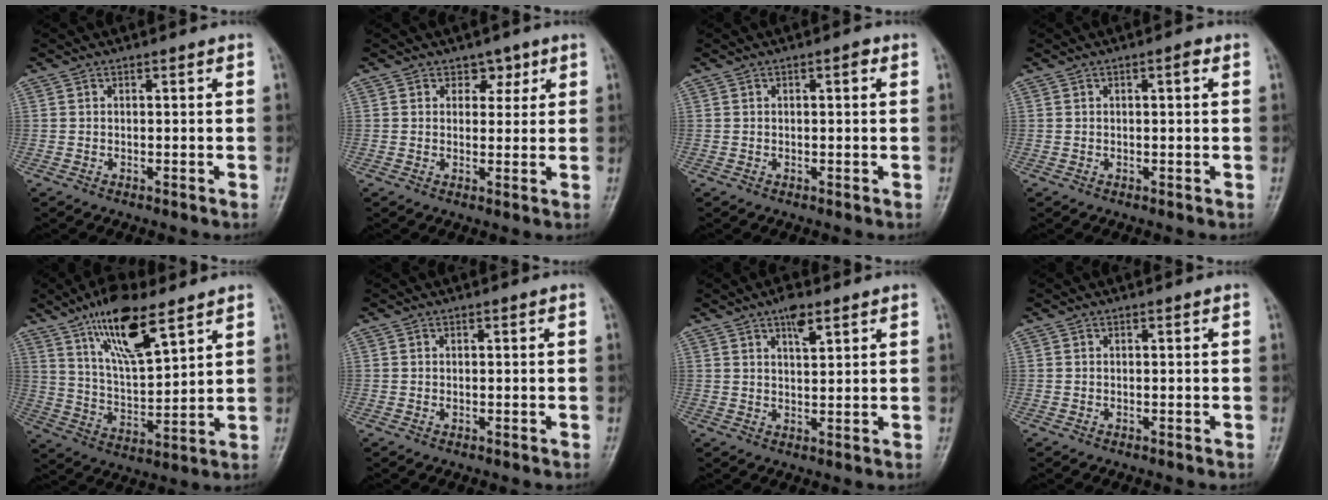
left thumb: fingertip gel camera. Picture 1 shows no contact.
{"total": 3.1, "force": [1.8, 2.3, 1.0], "torque": [0.014, -0.008, 0.021]}
{"total": 1.5, "force": [0.5, 0.5, 1.3], "torque": [-0.018, 0.002, 0.004]}
{"total": 1.7, "force": [0.6, 0.4, 1.5], "torque": [-0.023, 0.003, 0.006]}
{"total": 14.8, "force": [9.2, 4.7, 10.6], "torque": [-0.171, -0.045, 0.174]}
{"total": 0.0}
{"total": 4.6, "force": [2.8, 1.5, 3.2], "torque": [-0.048, -0.012, 0.047]}
{"total": 0.0}